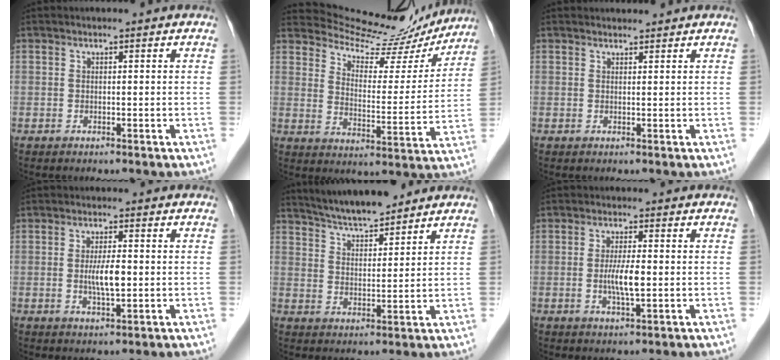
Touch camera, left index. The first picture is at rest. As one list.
[{"total": 16.3, "force": [15.7, 3.4, 2.4], "torque": [-0.031, -0.026, 0.207]}, {"total": 1.5, "force": [1.4, 0.2, 0.1], "torque": [-0.009, 0.009, 0.026]}, {"total": 4.1, "force": [-0.3, 0.8, 4.0], "torque": [-0.079, -0.004, -0.004]}, {"total": 8.8, "force": [8.0, 1.1, 3.5], "torque": [-0.063, 0.017, 0.144]}, {"total": 4.2, "force": [-0.5, 0.6, 4.1], "torque": [-0.085, -0.006, -0.008]}]